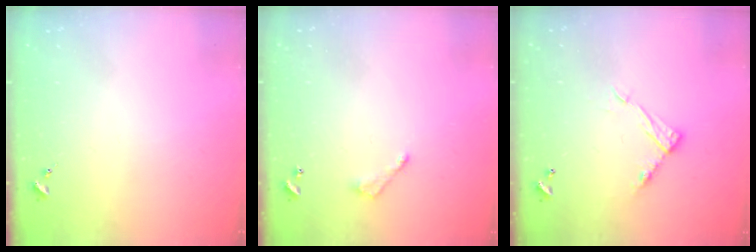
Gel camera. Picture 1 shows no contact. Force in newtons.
{"total": 6.0, "press": 6.0, "slide": 0.6}
{"total": 9.4, "press": 9.4, "slide": 0.1}